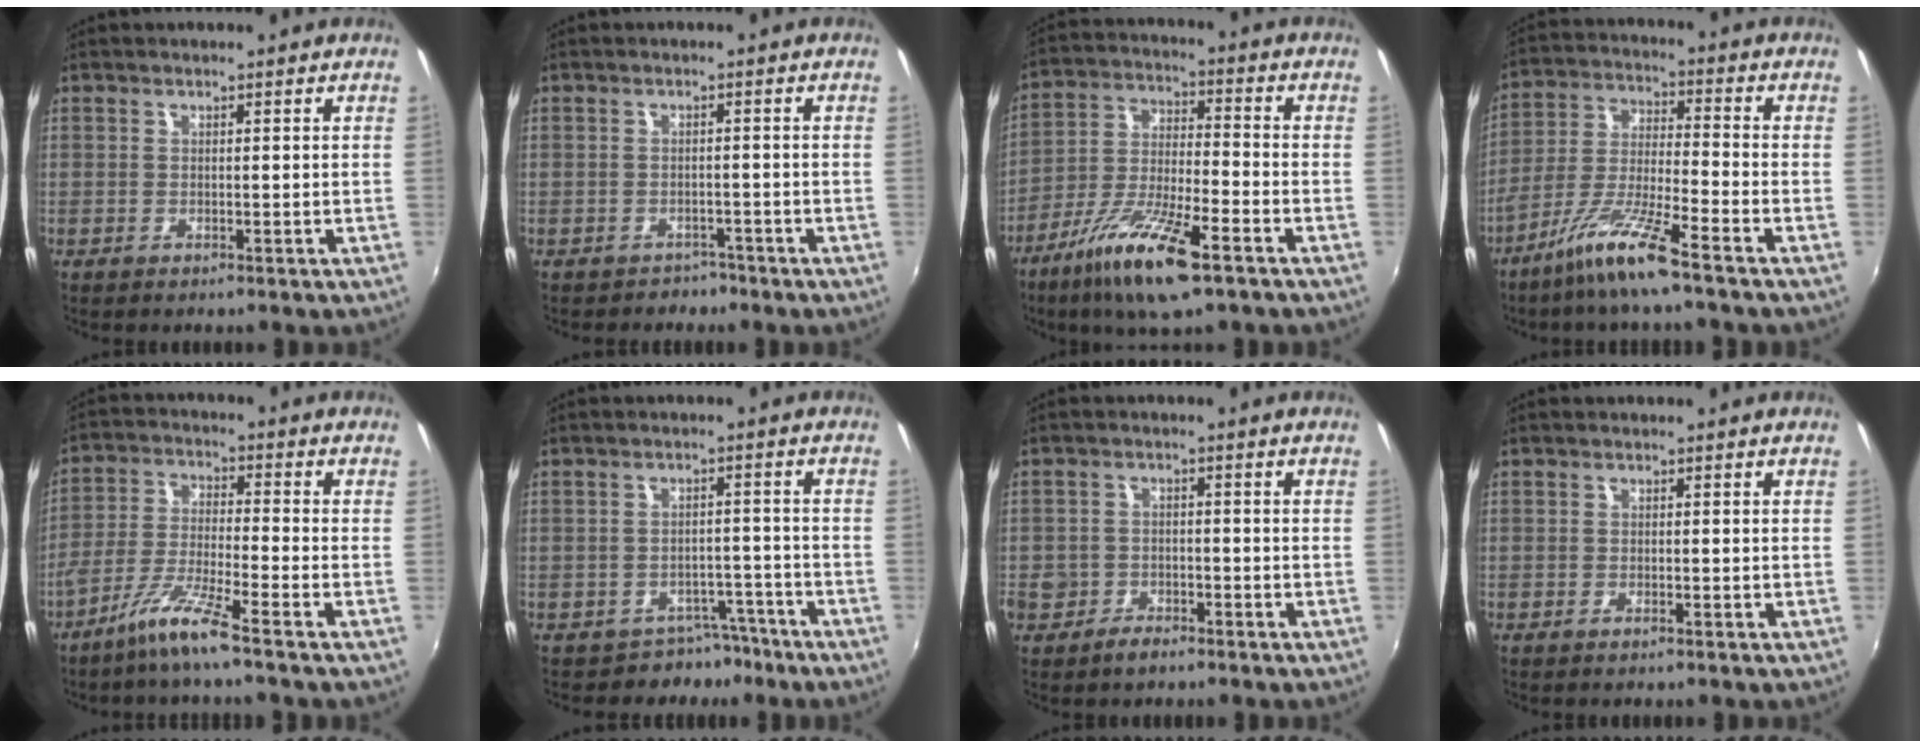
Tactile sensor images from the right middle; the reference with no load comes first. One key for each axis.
{"total": 3.1, "fx": -2.6, "fy": 1.8, "fz": 0.1, "tx": -0.008, "ty": -0.004, "tz": -0.037}
{"total": 14.4, "fx": -8.9, "fy": 2.9, "fz": 11.0, "tx": -0.225, "ty": -0.028, "tz": -0.167}
{"total": 10.6, "fx": -7.3, "fy": -0.1, "fz": 7.7, "tx": -0.161, "ty": -0.007, "tz": -0.137}
{"total": 7.7, "fx": -5.5, "fy": -0.6, "fz": 5.4, "tx": -0.115, "ty": -0.003, "tz": -0.107}
{"total": 5.4, "fx": -4.2, "fy": 3.3, "fz": 0.0, "tx": 0.002, "ty": 0.026, "tz": -0.057}
{"total": 5.4, "fx": -3.4, "fy": 3.8, "fz": 2.0, "tx": -0.062, "ty": -0.001, "tz": -0.062}
{"total": 0.5, "fx": -0.4, "fy": -0.1, "fz": 0.4, "tx": -0.005, "ty": 0.000, "tz": -0.008}